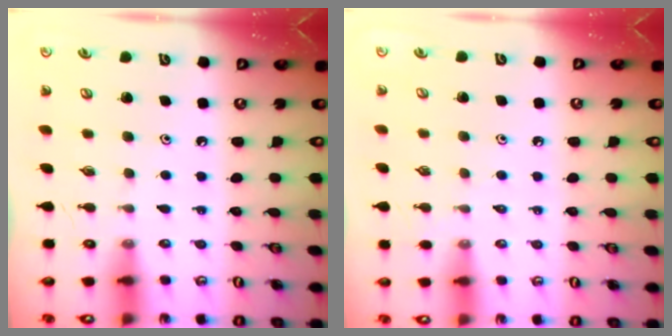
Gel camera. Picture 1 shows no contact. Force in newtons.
{"total": 1.8, "press": 1.7, "slide": 0.4}